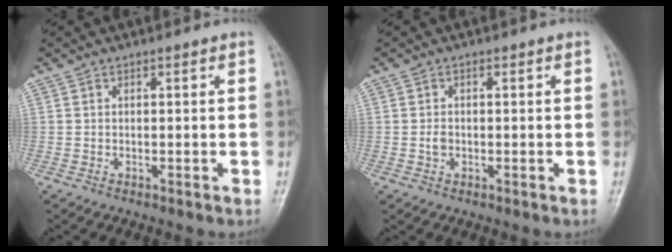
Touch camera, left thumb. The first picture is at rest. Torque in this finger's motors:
{"motor_torque": [-0.09, -0.03, 0.19, 0.02, 0.00]}